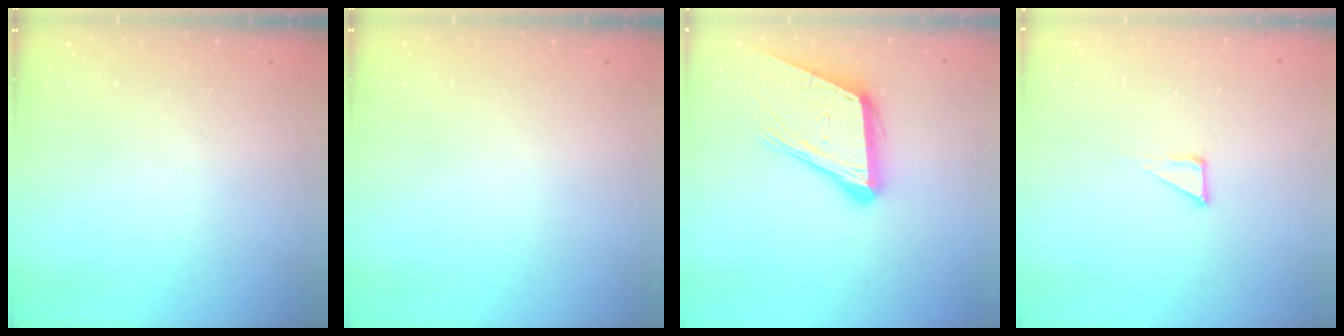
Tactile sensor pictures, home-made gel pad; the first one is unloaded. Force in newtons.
{"total": 0.0}
{"total": 14.7, "press": 14.2, "slide": 3.9}
{"total": 5.8, "press": 5.8, "slide": 0.2}